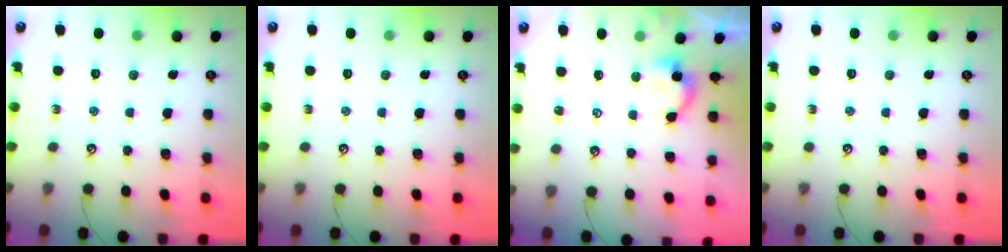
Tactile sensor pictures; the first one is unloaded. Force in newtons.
{"total": 0.0}
{"total": 0.0}
{"total": 0.0}